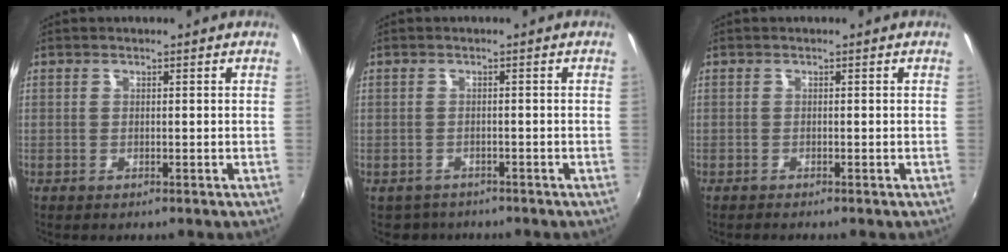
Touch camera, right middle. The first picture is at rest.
{"total": 2.5, "force": [-1.9, 1.6, 0.1], "torque": [-0.009, -0.005, -0.027]}
{"total": 0.6, "force": [-0.6, 0.1, 0.1], "torque": [-0.002, -0.004, -0.013]}